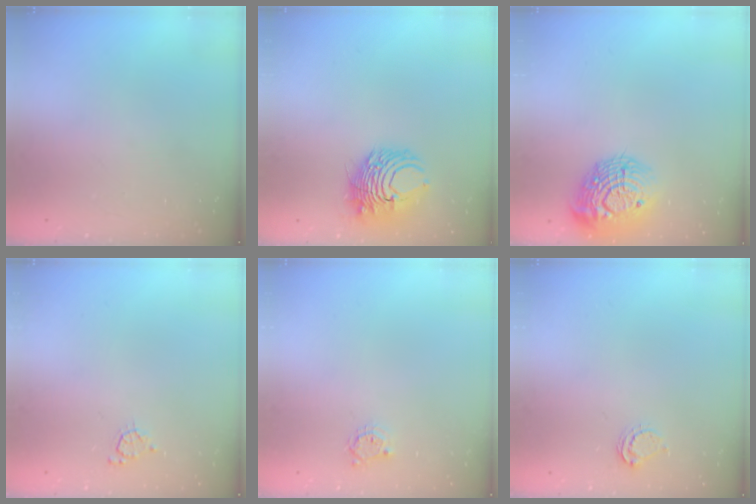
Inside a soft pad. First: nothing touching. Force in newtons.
{"total": 8.4, "press": 8.3, "slide": 1.2}
{"total": 17.2, "press": 17.2, "slide": 0.9}
{"total": 3.9, "press": 3.8, "slide": 0.4}
{"total": 3.9, "press": 3.8, "slide": 0.5}
{"total": 5.1, "press": 5.1, "slide": 0.4}